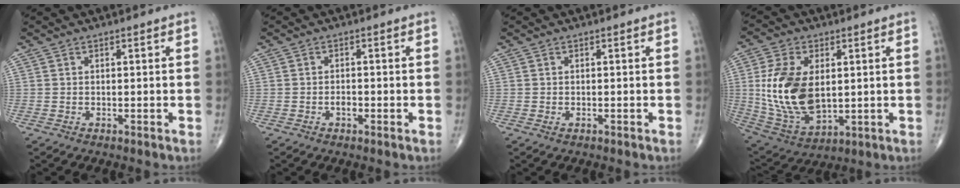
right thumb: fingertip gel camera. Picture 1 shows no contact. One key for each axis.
{"total": 1.6, "fx": -0.7, "fy": 0.8, "fz": 1.2, "tx": -0.015, "ty": 0.003, "tz": -0.014}
{"total": 0.5, "fx": -0.2, "fy": 0.3, "fz": 0.4, "tx": -0.010, "ty": 0.005, "tz": -0.002}
{"total": 16.9, "fx": 1.6, "fy": 9.9, "fz": 13.6, "tx": -0.263, "ty": -0.016, "tz": 0.045}